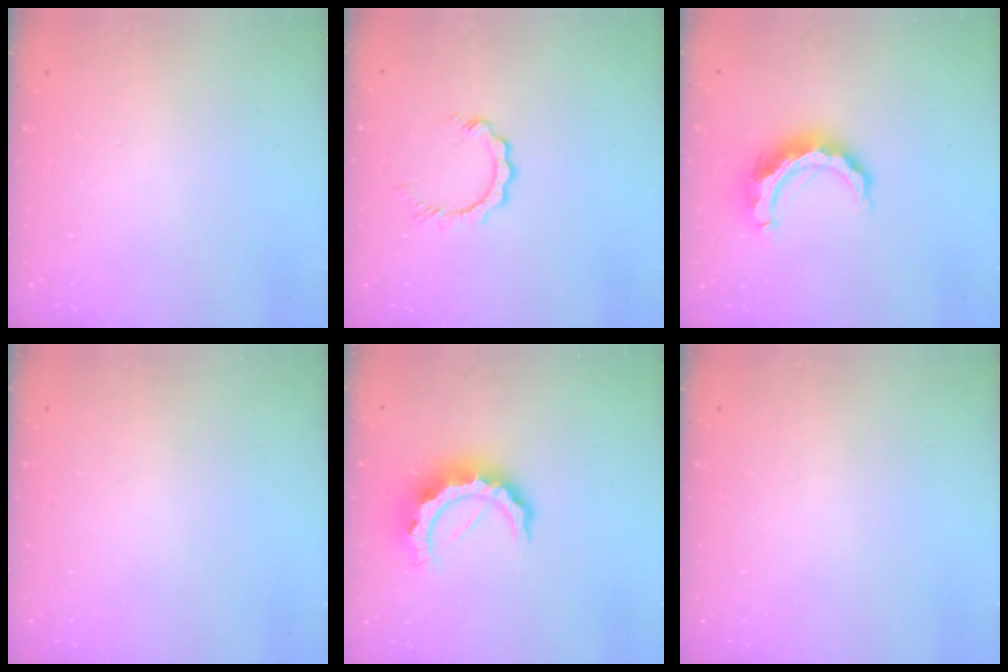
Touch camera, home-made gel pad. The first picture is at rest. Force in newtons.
{"total": 3.1, "press": 3.0, "slide": 0.5}
{"total": 12.1, "press": 12.1, "slide": 0.9}
{"total": 0.0}
{"total": 10.8, "press": 10.7, "slide": 1.2}
{"total": 0.0}